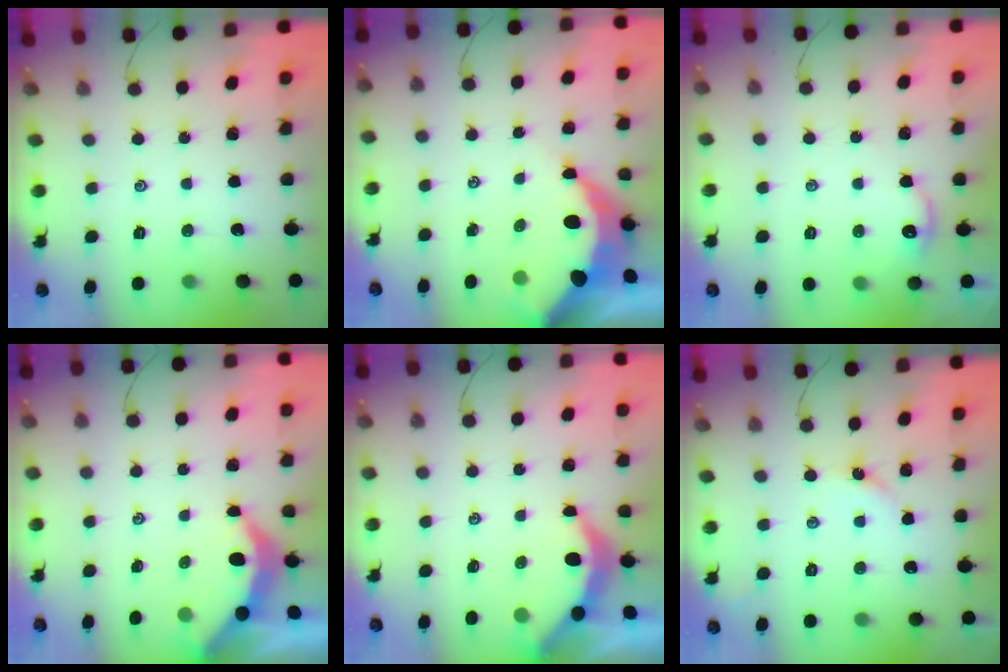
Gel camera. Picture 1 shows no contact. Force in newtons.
{"total": 9.1, "press": 9.1, "slide": 0.7}
{"total": 3.3, "press": 3.3, "slide": 0.7}
{"total": 3.7, "press": 3.7, "slide": 0.4}
{"total": 3.8, "press": 3.8, "slide": 0.5}
{"total": 2.3, "press": 2.3, "slide": 0.4}